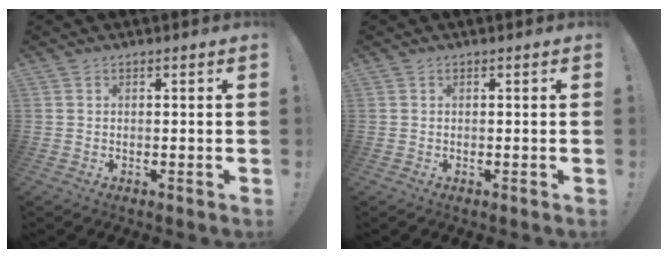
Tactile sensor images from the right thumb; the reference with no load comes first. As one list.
[{"total": 0.0}]